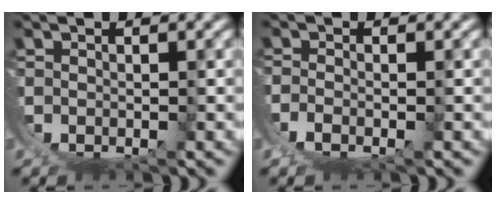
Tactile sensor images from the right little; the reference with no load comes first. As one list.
[{"total": 2.1, "force": [0.1, 1.2, 1.7], "torque": [-0.050, -0.012, 0.008]}]